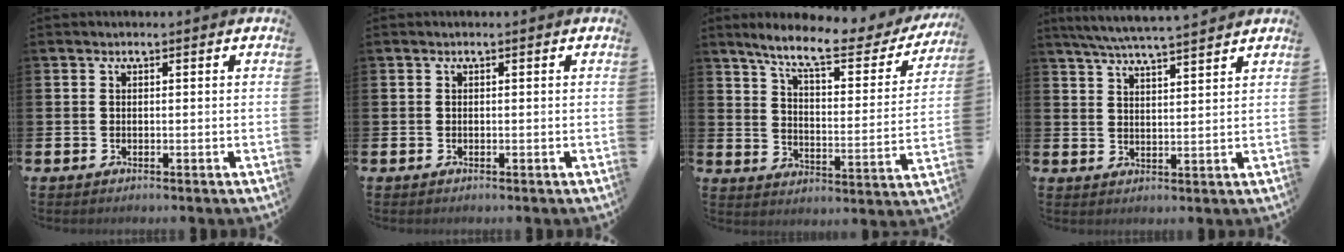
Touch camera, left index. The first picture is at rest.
{"total": 0.0}
{"total": 9.0, "force": [7.5, 1.9, 4.6], "torque": [-0.109, -0.046, 0.120]}
{"total": 5.7, "force": [5.5, -0.3, 1.7], "torque": [-0.042, -0.029, 0.097]}